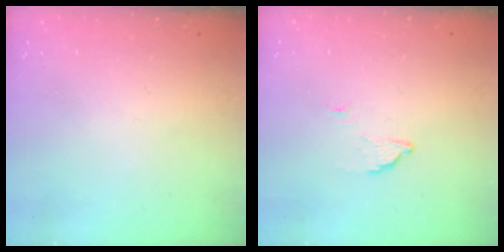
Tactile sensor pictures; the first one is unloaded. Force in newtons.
{"total": 2.2, "press": 2.2, "slide": 0.1}